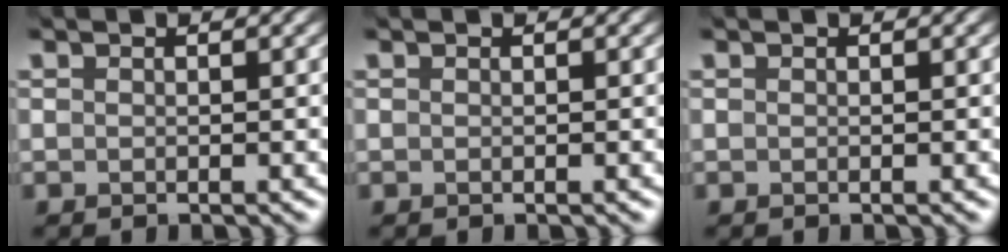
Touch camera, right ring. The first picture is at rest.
{"total": 0.0}
{"total": 0.0}